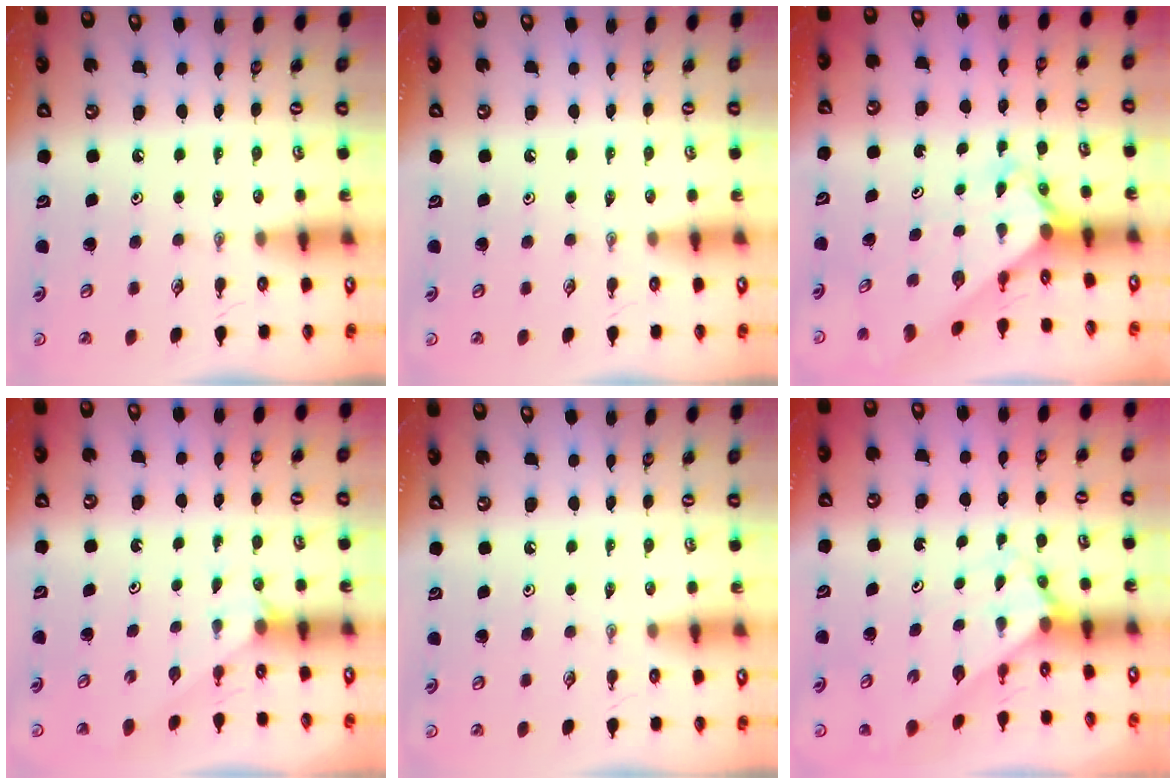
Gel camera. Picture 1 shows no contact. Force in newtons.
{"total": 0.0}
{"total": 2.7, "press": 2.6, "slide": 0.3}
{"total": 2.5, "press": 2.5, "slide": 0.2}
{"total": 0.0}
{"total": 2.6, "press": 2.6, "slide": 0.3}